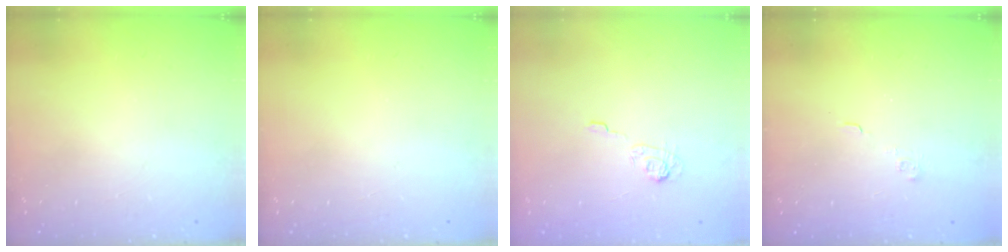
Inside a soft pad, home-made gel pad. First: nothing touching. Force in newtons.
{"total": 0.0}
{"total": 3.3, "press": 2.9, "slide": 1.6}
{"total": 3.6, "press": 3.5, "slide": 0.9}